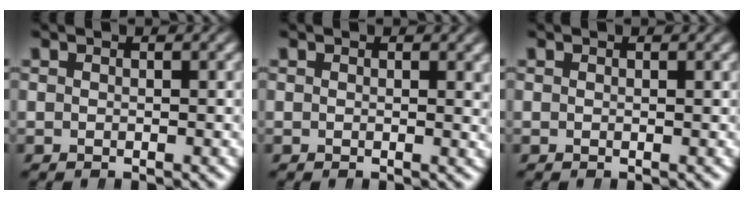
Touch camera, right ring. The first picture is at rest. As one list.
[{"total": 0.5, "force": [0.4, 0.1, 0.4], "torque": [-0.006, -0.007, 0.005]}, {"total": 0.0}]